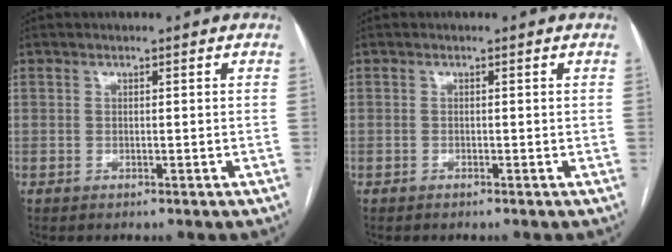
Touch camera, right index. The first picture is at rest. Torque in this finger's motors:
{"motor_torque": [-0.02, -0.02, -0.01, -0.03]}